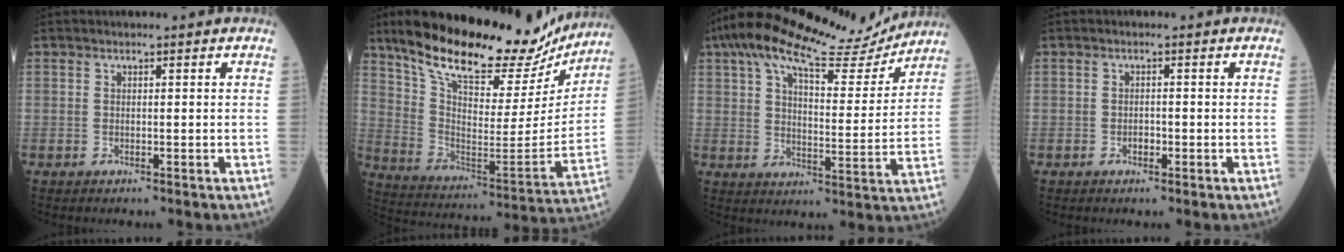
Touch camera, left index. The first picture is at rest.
{"total": 27.2, "force": [22.6, 8.3, 12.6], "torque": [-0.206, -0.007, 0.330]}
{"total": 19.2, "force": [16.1, 4.0, 9.7], "torque": [-0.164, 0.027, 0.235]}
{"total": 1.1, "force": [-0.6, 0.7, 0.6], "torque": [-0.009, 0.004, -0.011]}